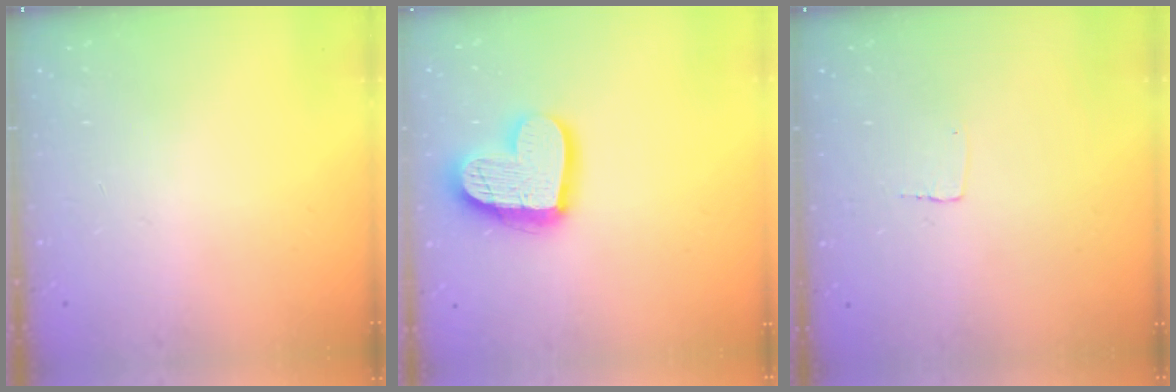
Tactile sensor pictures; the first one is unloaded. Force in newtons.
{"total": 16.9, "press": 16.9, "slide": 1.6}
{"total": 2.3, "press": 2.3, "slide": 0.1}